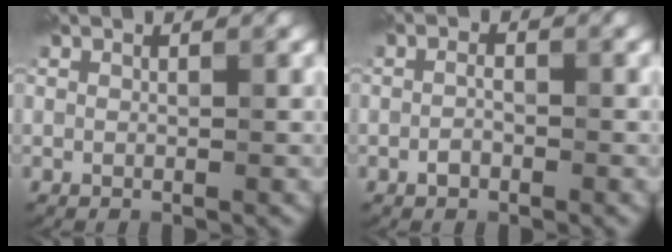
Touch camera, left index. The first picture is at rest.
{"total": 1.3, "force": [-1.2, 0.4, 0.2], "torque": [-0.010, 0.000, -0.016]}